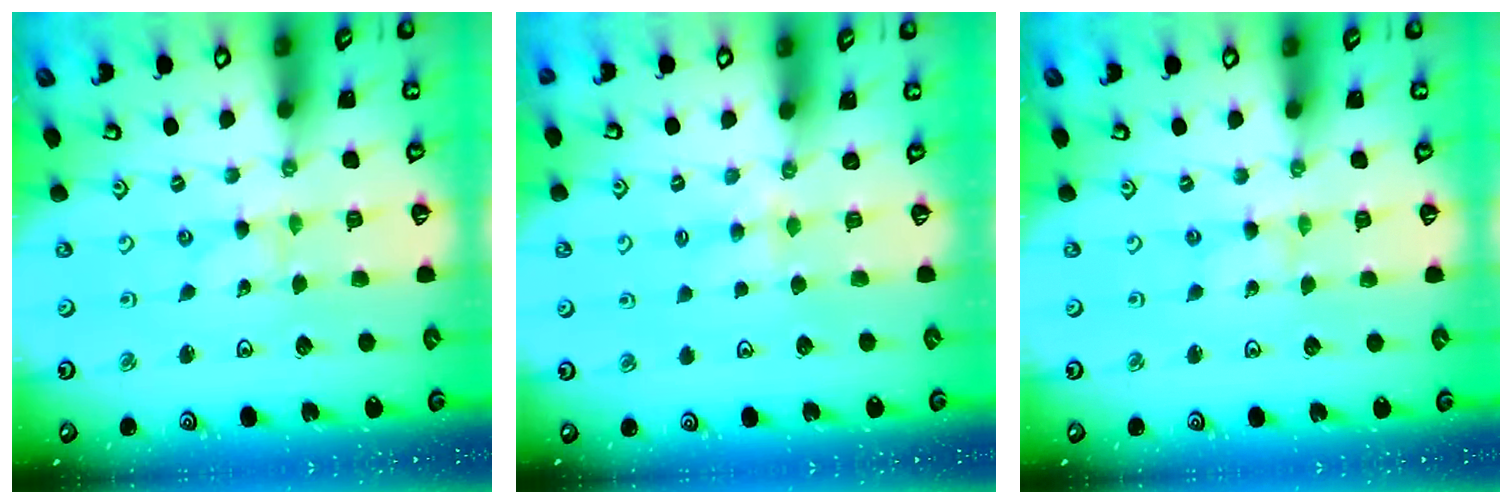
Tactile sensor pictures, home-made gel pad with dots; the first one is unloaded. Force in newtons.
{"total": 3.9, "press": 3.8, "slide": 0.4}
{"total": 0.9, "press": 0.8, "slide": 0.1}